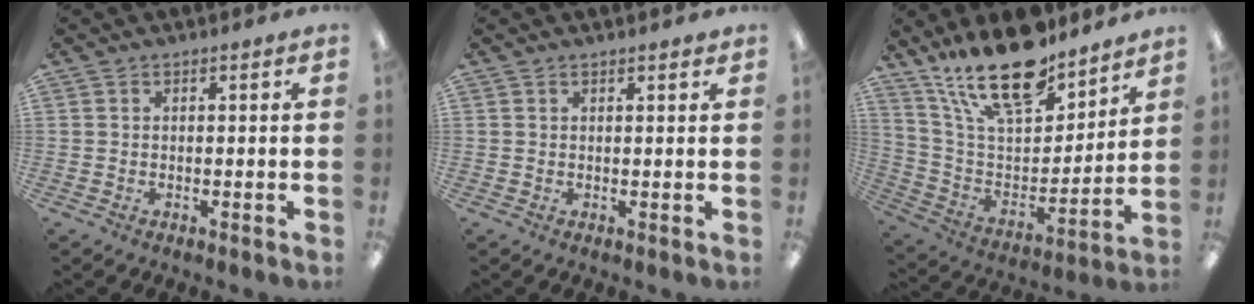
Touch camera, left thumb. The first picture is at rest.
{"total": 0.9, "force": [0.8, 0.1, 0.4], "torque": [-0.001, -0.003, 0.013]}
{"total": 21.0, "force": [16.0, 7.9, 11.1], "torque": [-0.210, -0.091, 0.284]}